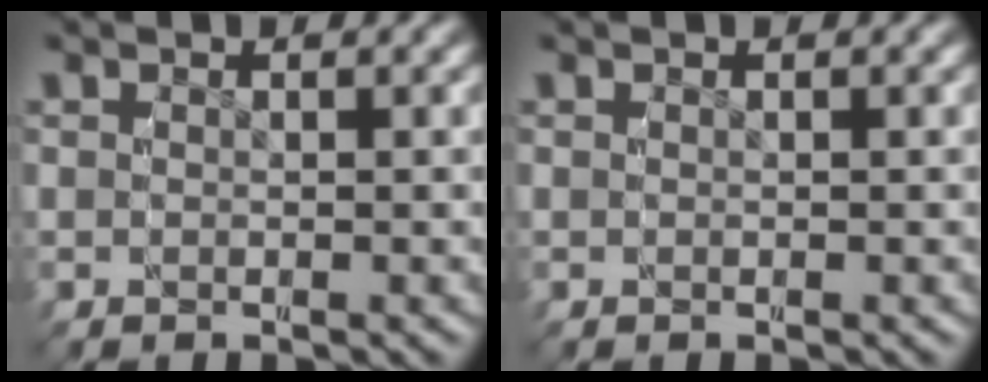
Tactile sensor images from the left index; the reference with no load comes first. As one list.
[{"total": 0.0}]